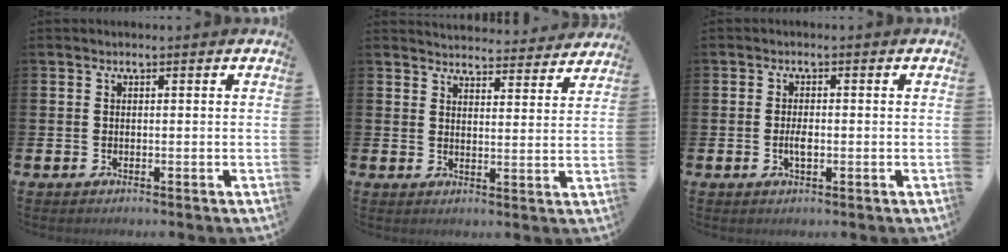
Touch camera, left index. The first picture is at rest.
{"total": 4.7, "force": [4.7, 0.6, 0.0], "torque": [-0.001, -0.039, 0.081]}
{"total": 2.1, "force": [-0.3, 0.9, 1.9], "torque": [-0.030, -0.001, -0.008]}